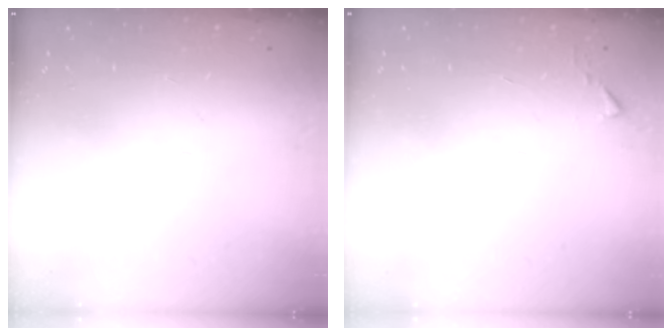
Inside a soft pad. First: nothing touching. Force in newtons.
{"total": 1.1, "press": 1.1, "slide": 0.1}